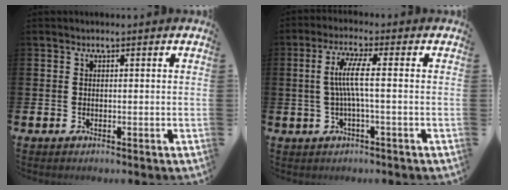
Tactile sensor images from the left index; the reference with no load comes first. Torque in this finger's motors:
{"motor_torque": [0.14, 0.09, 0.36, 0.21]}